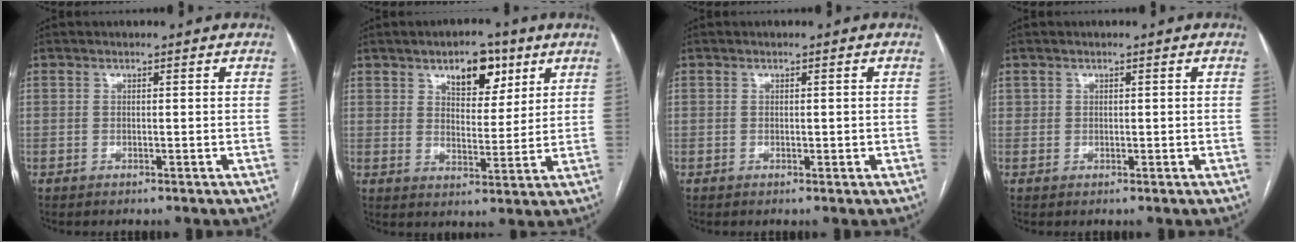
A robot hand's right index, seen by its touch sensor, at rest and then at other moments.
{"total": 8.1, "force": [4.7, 4.0, 5.3], "torque": [-0.075, 0.007, 0.074]}
{"total": 0.9, "force": [-0.1, 0.5, 0.7], "torque": [-0.011, 0.000, 0.001]}
{"total": 1.0, "force": [0.3, 0.8, 0.4], "torque": [-0.006, 0.005, 0.008]}